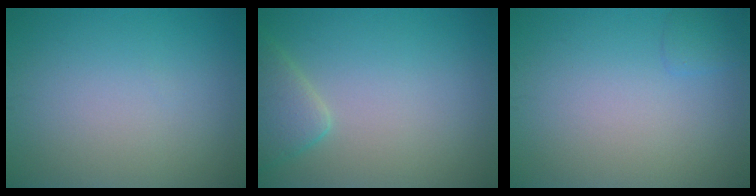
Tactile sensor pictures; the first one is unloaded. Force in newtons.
{"total": 2.9, "press": 2.9, "slide": 0.2}
{"total": 0.9, "press": 0.9, "slide": 0.1}